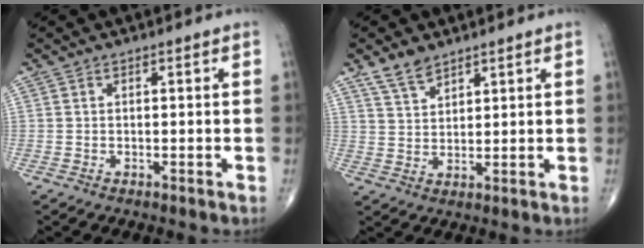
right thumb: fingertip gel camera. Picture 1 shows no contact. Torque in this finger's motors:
{"motor_torque": [-0.29, 0.15, 0.02, 0.11, -0.01]}